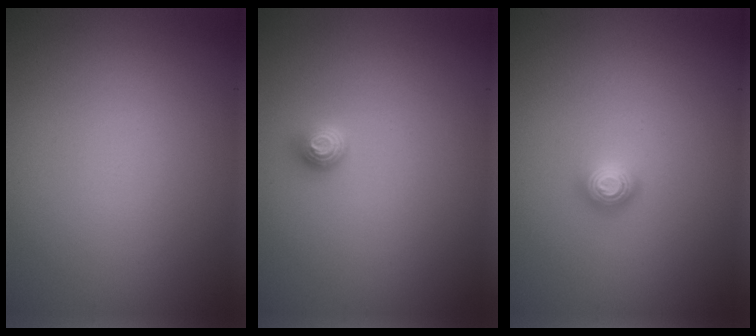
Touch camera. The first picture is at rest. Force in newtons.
{"total": 1.3, "press": 1.1, "slide": 0.7}
{"total": 1.2, "press": 1.1, "slide": 0.2}